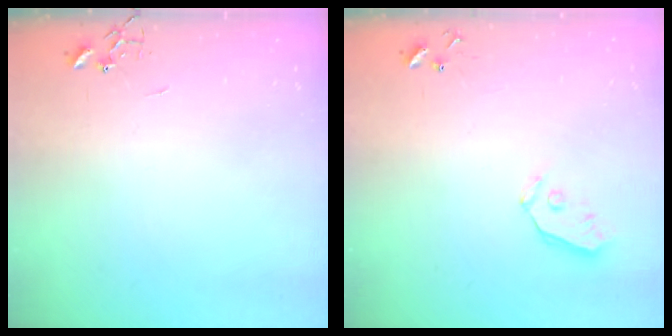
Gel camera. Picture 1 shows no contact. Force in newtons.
{"total": 4.9, "press": 4.9, "slide": 0.2}